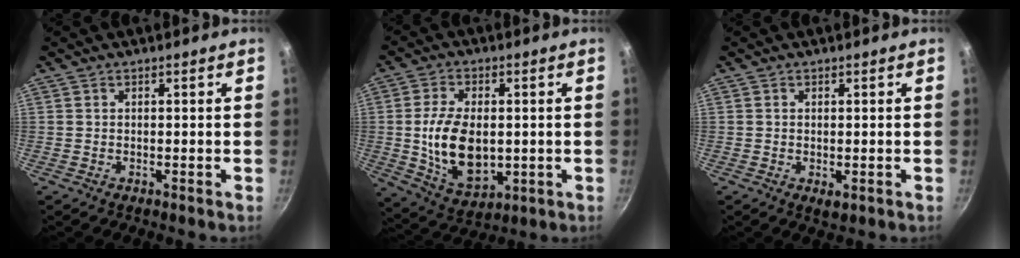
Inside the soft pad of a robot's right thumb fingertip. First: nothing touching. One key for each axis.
{"total": 13.7, "fx": -0.4, "fy": 8.2, "fz": 11.0, "tx": -0.186, "ty": -0.009, "tz": 0.008}
{"total": 1.6, "fx": -0.5, "fy": 0.8, "fz": 1.3, "tx": -0.021, "ty": -0.004, "tz": -0.004}